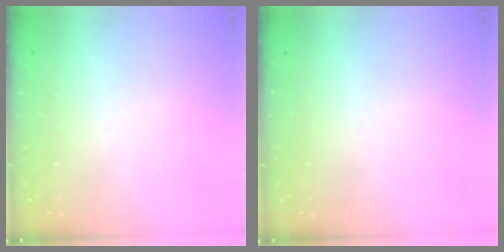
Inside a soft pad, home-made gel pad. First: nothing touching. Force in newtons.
{"total": 0.0}